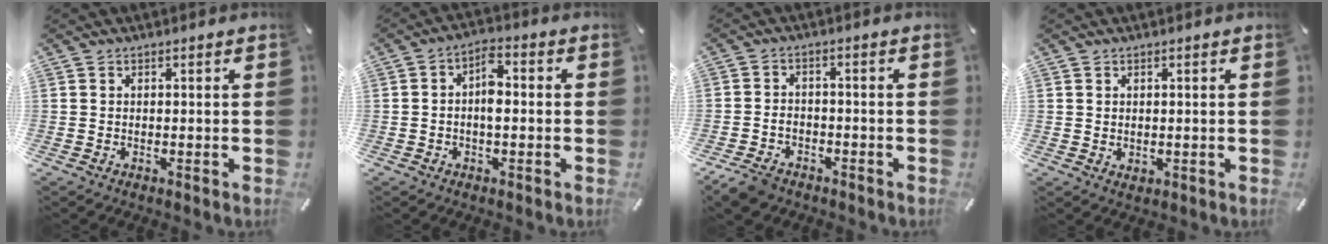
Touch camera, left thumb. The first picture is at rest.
{"total": 5.2, "force": [-0.5, 2.9, 4.3], "torque": [-0.071, 0.013, -0.010]}
{"total": 5.0, "force": [-3.1, 3.3, 2.0], "torque": [-0.041, 0.018, -0.060]}
{"total": 0.9, "force": [0.5, 0.7, 0.3], "torque": [-0.005, 0.002, 0.009]}